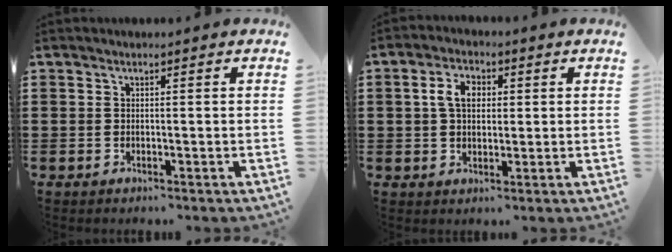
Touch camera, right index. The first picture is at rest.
{"total": 5.0, "force": [0.9, 3.2, 3.7], "torque": [-0.083, 0.015, 0.011]}